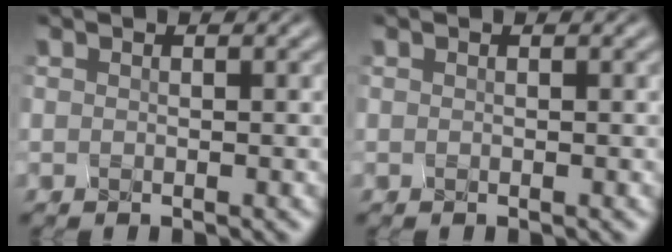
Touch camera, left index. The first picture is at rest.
{"total": 0.0}